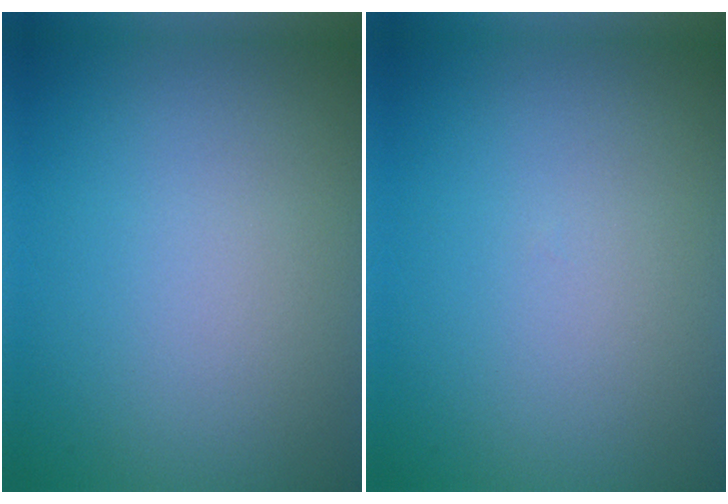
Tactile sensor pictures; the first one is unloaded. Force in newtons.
{"total": 0.0}